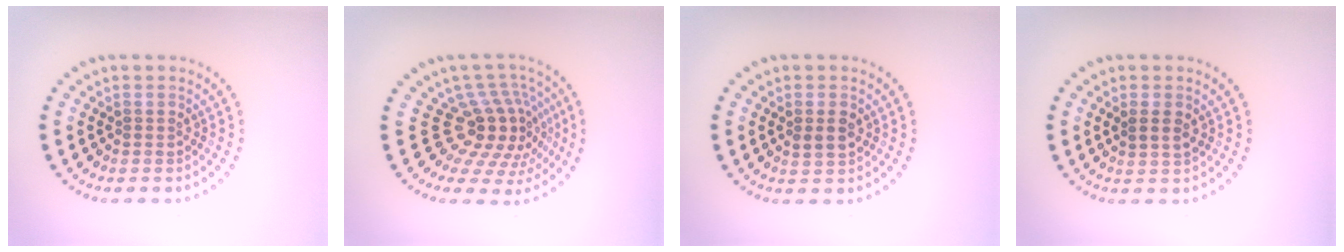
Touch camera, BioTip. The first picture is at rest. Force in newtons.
{"total": 5.2, "press": 3.7, "slide": 3.7}
{"total": 1.7, "press": 1.7, "slide": 0.3}
{"total": 1.6, "press": 1.4, "slide": 0.8}